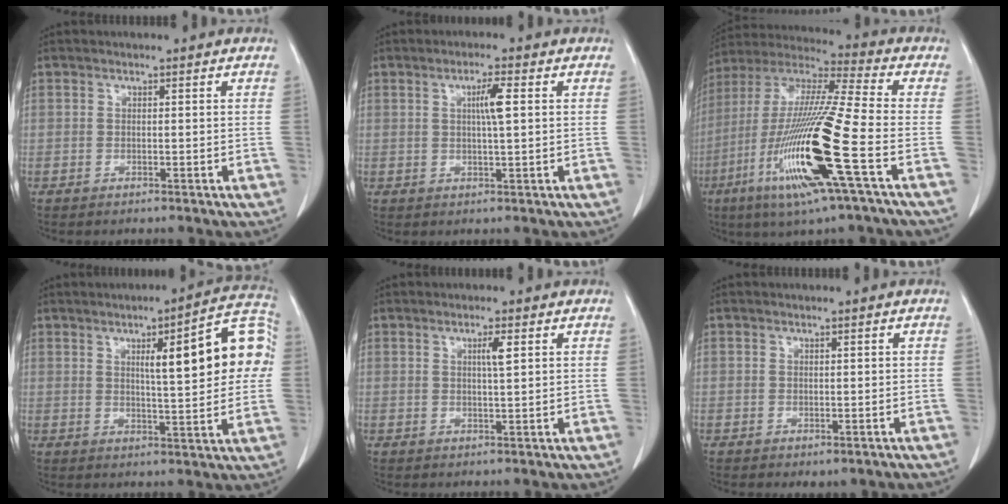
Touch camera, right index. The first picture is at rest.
{"total": 3.6, "force": [0.8, 0.1, 3.5], "torque": [-0.059, 0.002, 0.014]}
{"total": 21.0, "force": [-7.2, 0.1, 19.8], "torque": [-0.420, -0.032, -0.144]}
{"total": 13.3, "force": [2.4, 2.3, 12.9], "torque": [-0.161, 0.031, 0.027]}
{"total": 2.2, "force": [0.8, 0.0, 2.0], "torque": [-0.037, 0.000, 0.014]}
{"total": 1.4, "force": [-0.7, 1.1, 0.6], "torque": [-0.004, 0.002, 0.000]}